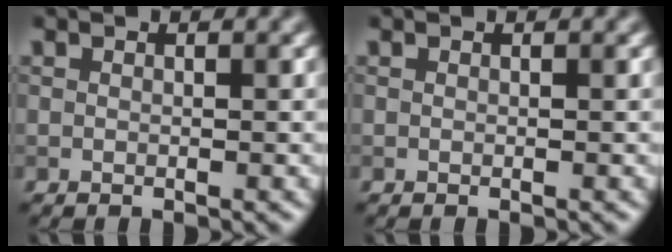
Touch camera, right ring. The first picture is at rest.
{"total": 0.0}